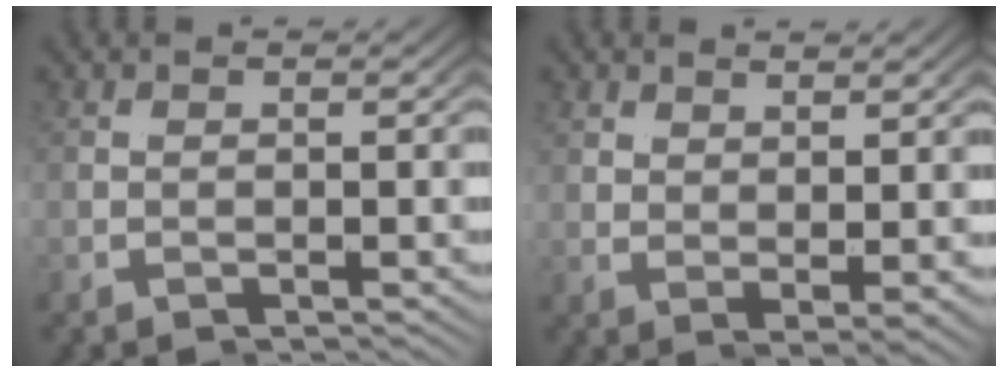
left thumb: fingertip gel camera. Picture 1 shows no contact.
{"total": 3.1, "force": [1.7, -2.6, -0.1], "torque": [0.011, 0.021, 0.023]}